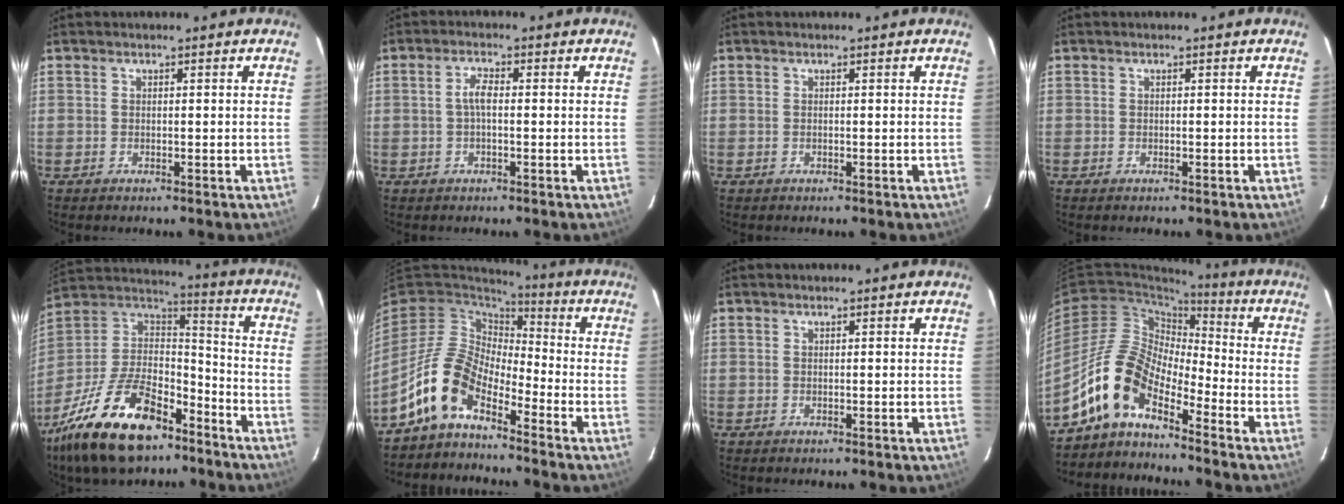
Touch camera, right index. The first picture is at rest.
{"total": 2.6, "force": [-0.2, 0.9, 2.4], "torque": [-0.050, 0.007, -0.003]}
{"total": 0.0}
{"total": 0.0}
{"total": 26.5, "force": [-17.2, 12.5, 15.8], "torque": [-0.327, -0.004, -0.285]}
{"total": 11.7, "force": [-7.5, 5.3, 7.2], "torque": [-0.143, 0.016, -0.160]}
{"total": 0.0}
{"total": 12.0, "force": [-8.5, 4.6, 7.2], "torque": [-0.129, 0.021, -0.182]}